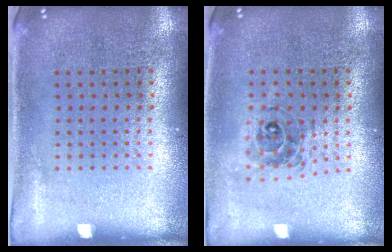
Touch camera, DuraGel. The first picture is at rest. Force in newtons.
{"total": 0.8, "press": 0.8, "slide": 0.1}